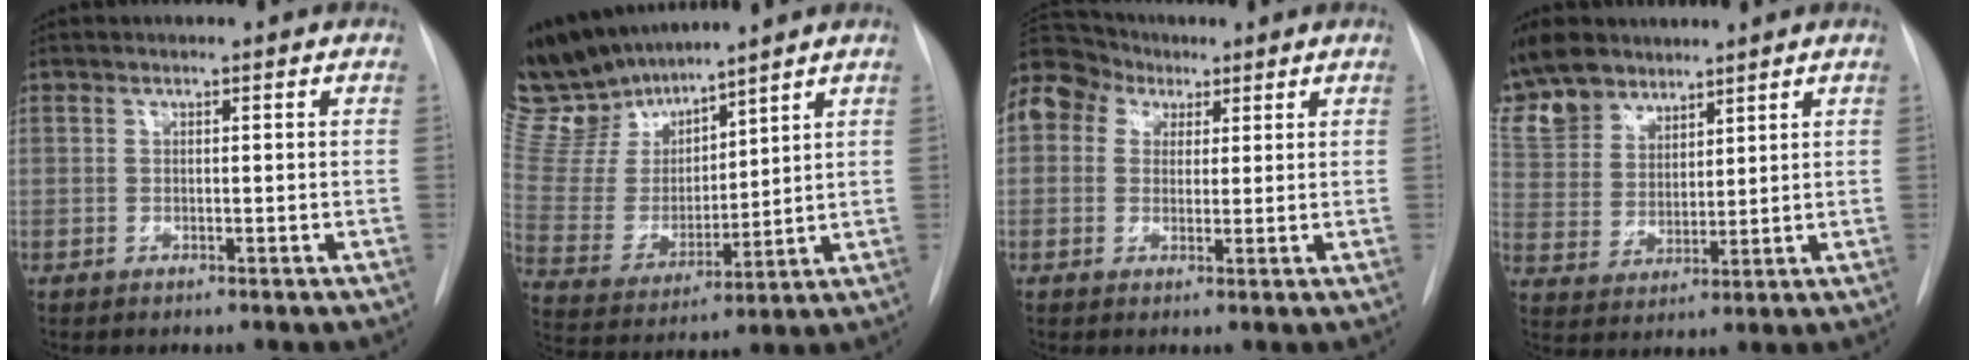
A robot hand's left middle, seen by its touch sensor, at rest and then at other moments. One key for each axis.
{"total": 14.7, "fx": 13.4, "fy": 3.9, "fz": 4.6, "tx": -0.103, "ty": 0.006, "tz": 0.275}
{"total": 20.3, "fx": 9.1, "fy": 15.8, "fz": 8.9, "tx": -0.277, "ty": 0.112, "tz": 0.176}
{"total": 12.7, "fx": 9.8, "fy": 7.1, "fz": 3.8, "tx": -0.094, "ty": 0.024, "tz": 0.198}